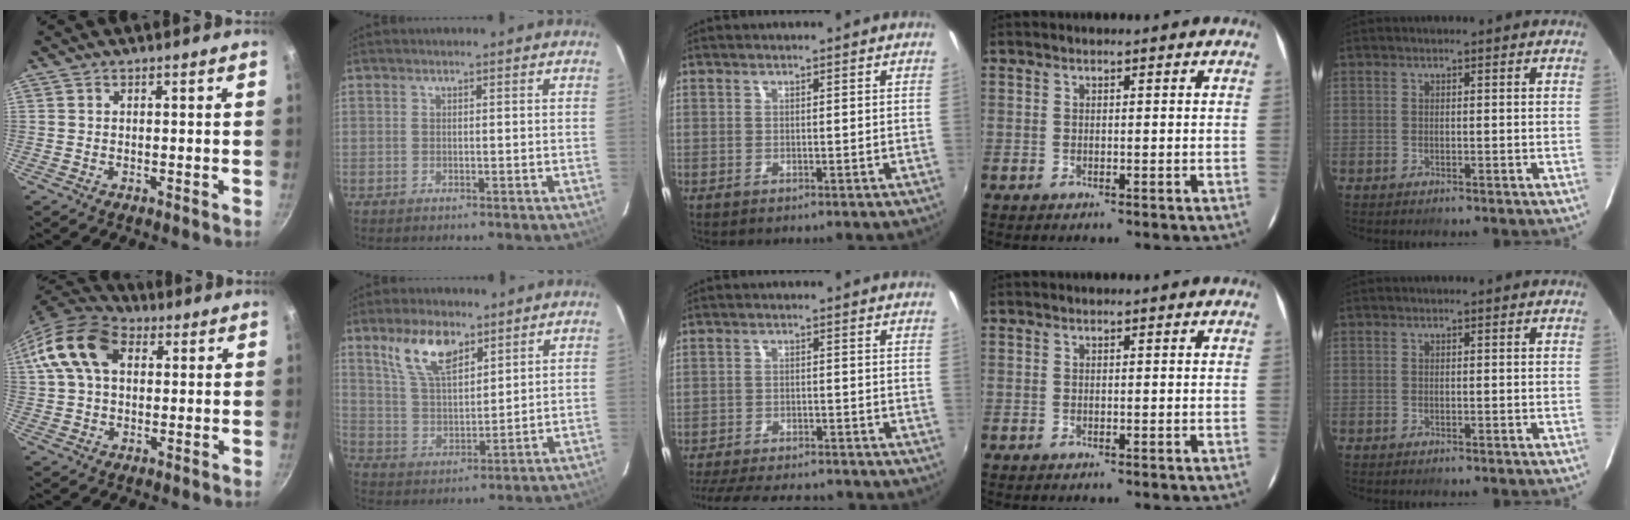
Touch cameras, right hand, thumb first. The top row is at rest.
{"thumb": {"total": 14.0, "force": [3.8, 9.4, 9.7], "torque": [-0.169, 0.020, 0.052]}, "index": {"total": 10.5, "force": [6.5, 4.8, 6.8], "torque": [-0.127, 0.012, 0.134]}, "middle": {"total": 15.9, "force": [-13.7, 4.5, 6.7], "torque": [-0.148, -0.021, -0.199]}}